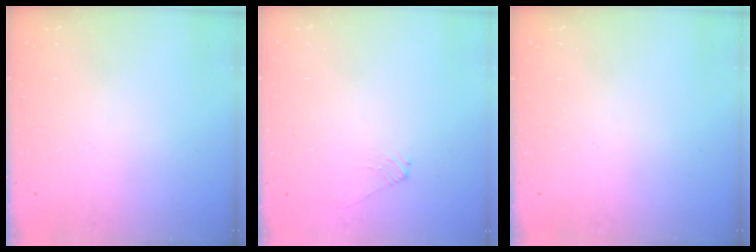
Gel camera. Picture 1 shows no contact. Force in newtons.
{"total": 2.2, "press": 2.2, "slide": 0.6}
{"total": 0.0}